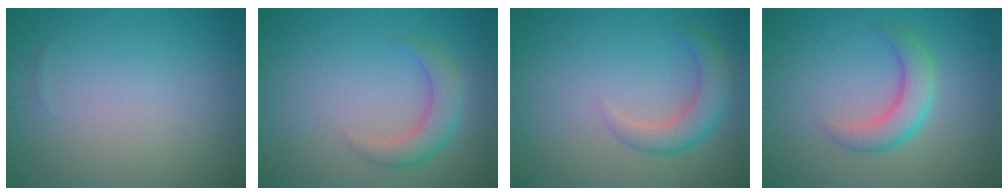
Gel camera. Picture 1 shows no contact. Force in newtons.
{"total": 3.0, "press": 3.0, "slide": 0.1}
{"total": 3.3, "press": 3.3, "slide": 0.2}
{"total": 3.5, "press": 3.5, "slide": 0.1}